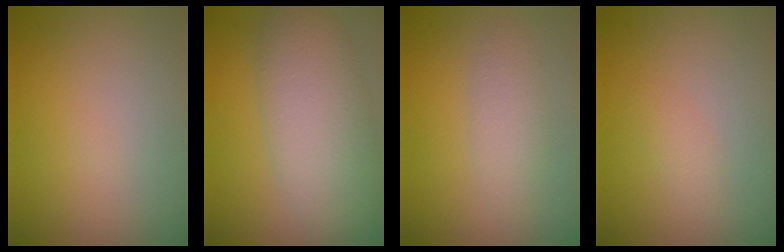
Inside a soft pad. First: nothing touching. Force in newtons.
{"total": 6.8, "press": 6.8, "slide": 0.2}
{"total": 2.3, "press": 2.3, "slide": 0.1}
{"total": 1.1, "press": 1.1, "slide": 0.0}